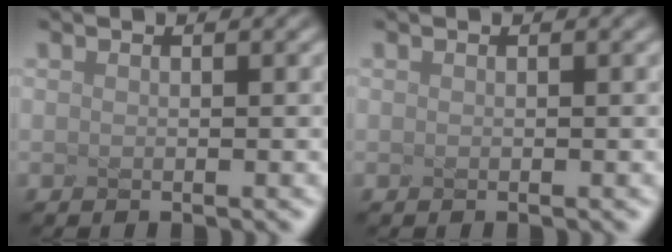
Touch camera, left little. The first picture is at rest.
{"total": 0.0}